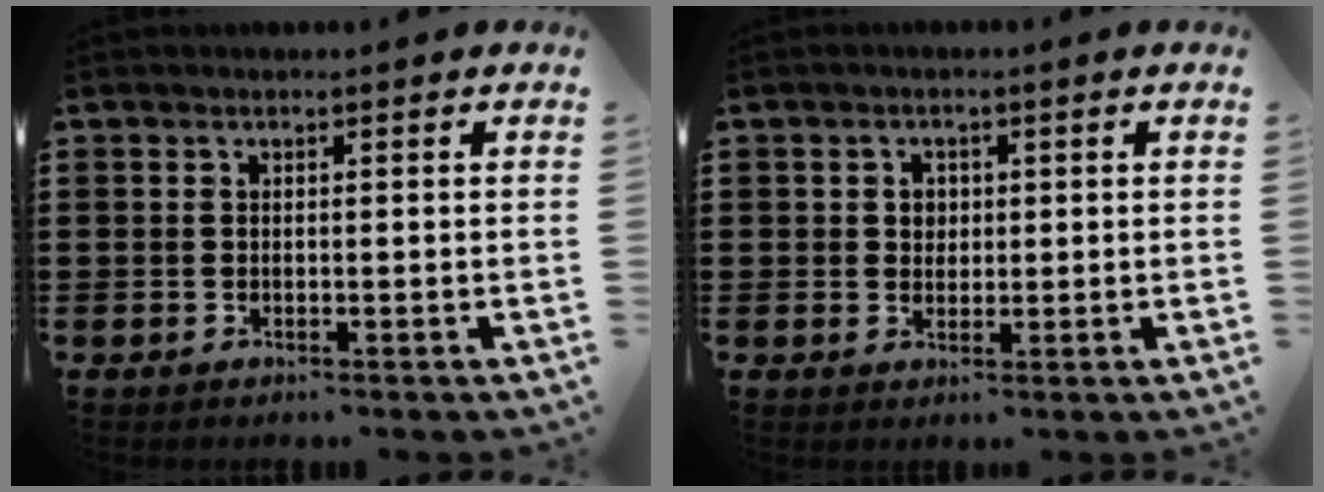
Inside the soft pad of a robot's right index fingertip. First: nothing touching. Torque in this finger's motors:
{"motor_torque": [0.50, 0.06, 0.20, 0.03]}